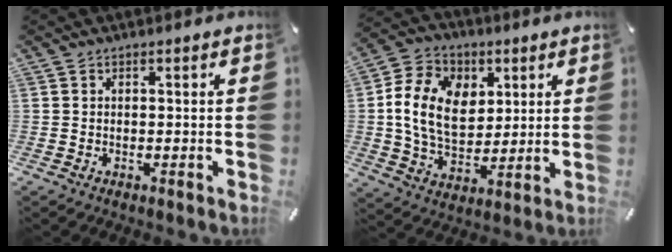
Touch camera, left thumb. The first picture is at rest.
{"total": 14.9, "force": [2.8, 11.3, 9.3], "torque": [-0.198, 0.006, 0.051]}